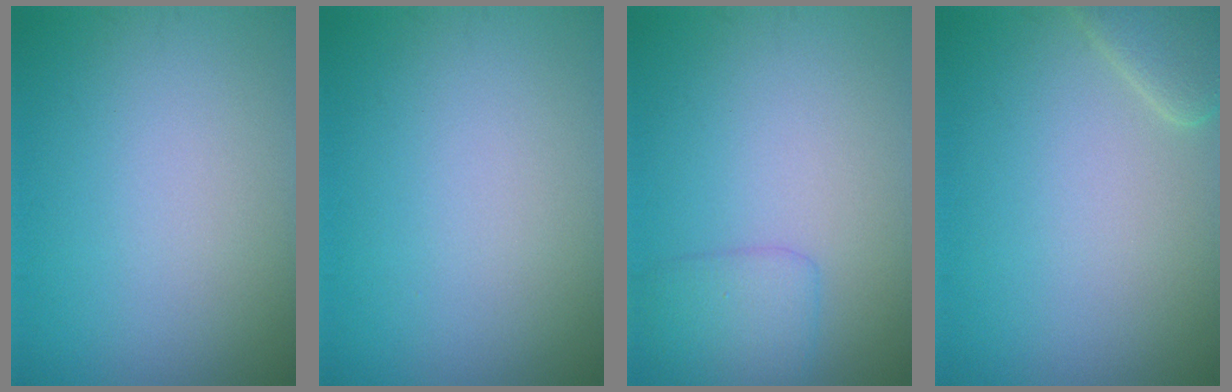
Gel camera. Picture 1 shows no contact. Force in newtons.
{"total": 0.0}
{"total": 2.3, "press": 2.3, "slide": 0.1}
{"total": 2.6, "press": 2.6, "slide": 0.2}